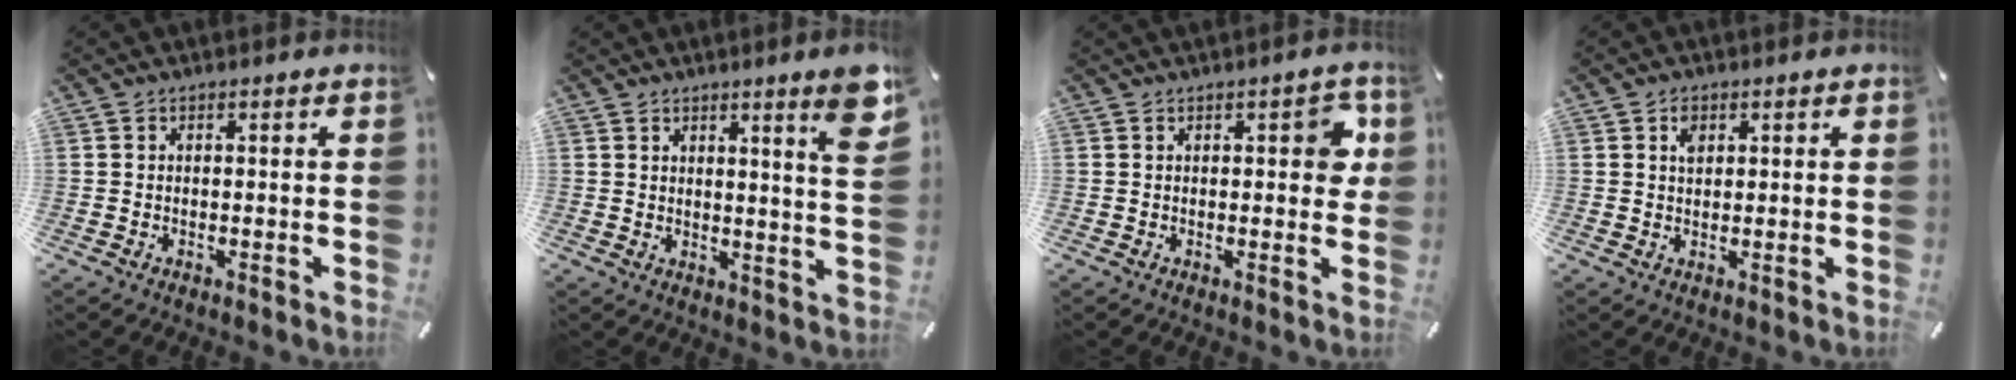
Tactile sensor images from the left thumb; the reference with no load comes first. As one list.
[{"total": 7.5, "force": [4.6, 0.5, 5.9], "torque": [-0.082, -0.035, 0.071]}, {"total": 4.9, "force": [1.2, 2.5, 4.1], "torque": [-0.041, -0.005, 0.011]}, {"total": 2.5, "force": [1.0, 1.8, 1.4], "torque": [-0.015, -0.002, 0.014]}]